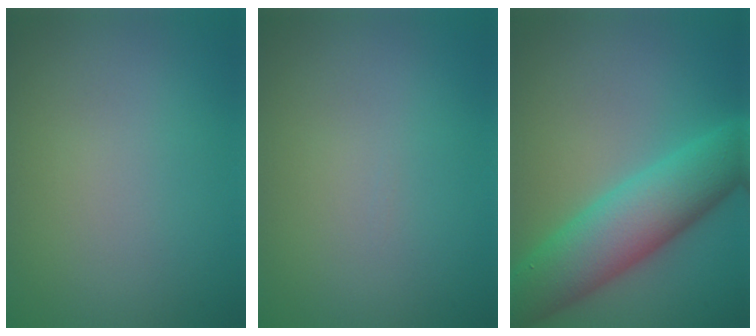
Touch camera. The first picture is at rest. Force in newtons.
{"total": 0.0}
{"total": 8.3, "press": 8.3, "slide": 0.2}